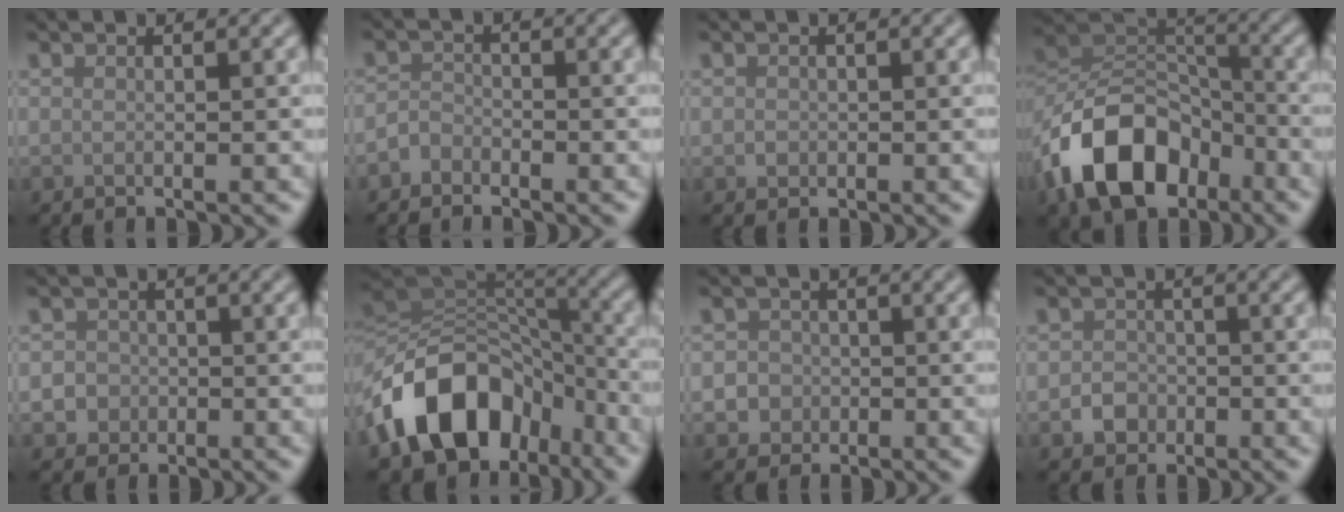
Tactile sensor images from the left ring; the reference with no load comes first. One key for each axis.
{"total": 1.4, "fx": -1.1, "fy": 0.9, "fz": 0.2, "tx": -0.002, "ty": 0.006, "tz": -0.026}
{"total": 0.7, "fx": -0.1, "fy": 0.7, "fz": 0.2, "tx": 0.001, "ty": -0.004, "tz": -0.003}
{"total": 11.1, "fx": -5.8, "fy": 7.0, "fz": 6.4, "tx": -0.116, "ty": 0.004, "tz": -0.119}
{"total": 2.8, "fx": -0.8, "fy": 2.6, "fz": 0.6, "tx": 0.015, "ty": 0.004, "tz": -0.028}
{"total": 12.8, "fx": -6.4, "fy": 8.7, "fz": 6.8, "tx": -0.117, "ty": 0.010, "tz": -0.124}
{"total": 3.1, "fx": -0.8, "fy": 2.9, "fz": 0.7, "tx": 0.017, "ty": 0.005, "tz": -0.031}
{"total": 2.1, "fx": -0.8, "fy": 1.8, "fz": 0.6, "tx": -0.001, "ty": 0.001, "tz": -0.019}